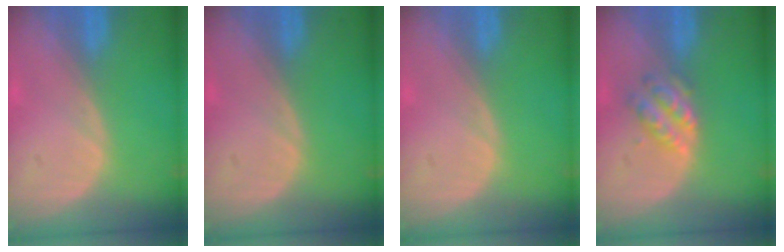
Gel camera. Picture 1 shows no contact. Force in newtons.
{"total": 0.0}
{"total": 0.0}
{"total": 4.9, "press": 4.3, "slide": 2.3}